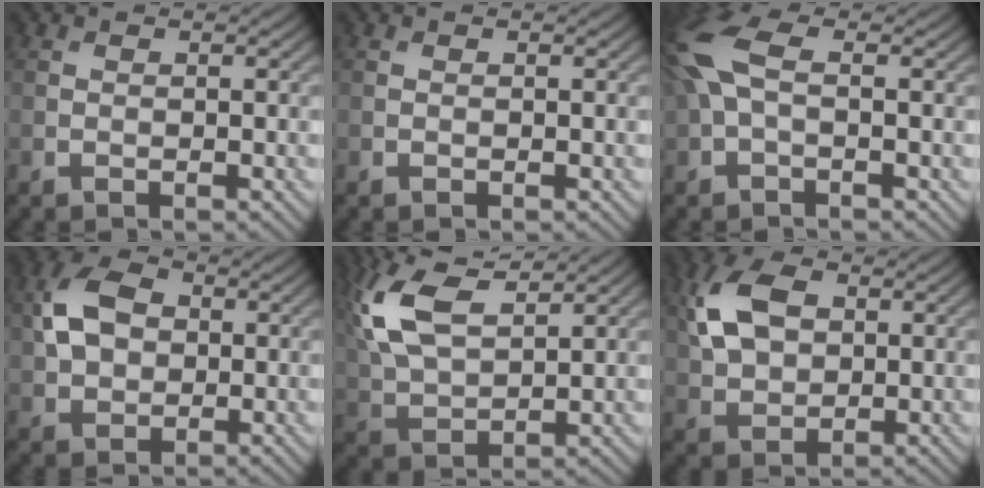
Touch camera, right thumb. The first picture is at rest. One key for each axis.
{"total": 0.0}
{"total": 7.1, "fx": 1.0, "fy": 3.2, "fz": 6.3, "tx": -0.171, "ty": 0.018, "tz": 0.009}
{"total": 7.0, "fx": 1.1, "fy": 5.0, "fz": 4.8, "tx": -0.109, "ty": 0.013, "tz": 0.014}
{"total": 12.1, "fx": 5.9, "fy": 5.3, "fz": 9.1, "tx": -0.231, "ty": 0.016, "tz": 0.119}
{"total": 8.7, "fx": 2.3, "fy": 5.6, "fz": 6.3, "tx": -0.162, "ty": 0.017, "tz": 0.040}